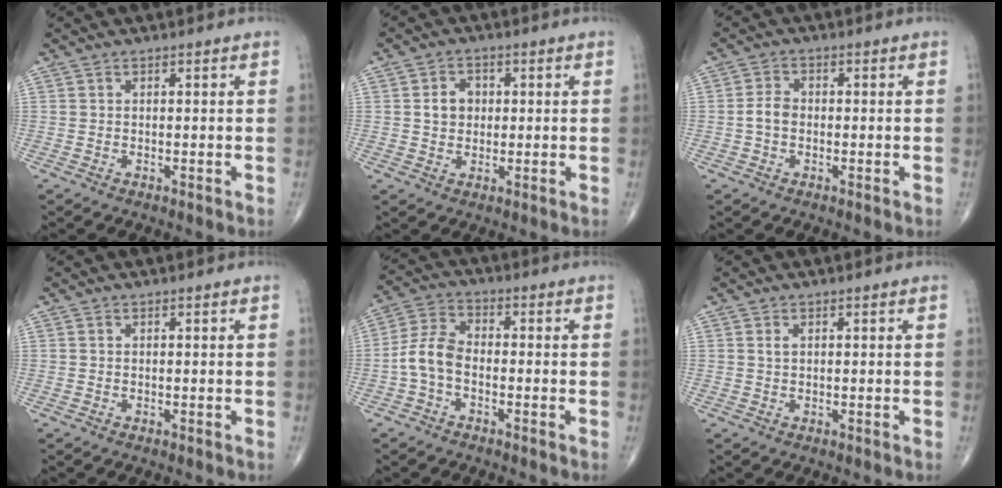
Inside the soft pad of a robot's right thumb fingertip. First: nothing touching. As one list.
[{"total": 4.4, "force": [0.5, 3.7, 2.4], "torque": [-0.026, 0.005, 0.006]}, {"total": 3.0, "force": [-0.6, 2.2, 2.0], "torque": [-0.036, 0.010, -0.016]}, {"total": 0.0}, {"total": 6.7, "force": [-1.9, 4.0, 5.0], "torque": [-0.103, 0.026, -0.048]}, {"total": 0.8, "force": [0.3, 0.4, 0.6], "torque": [-0.014, 0.004, 0.008]}]